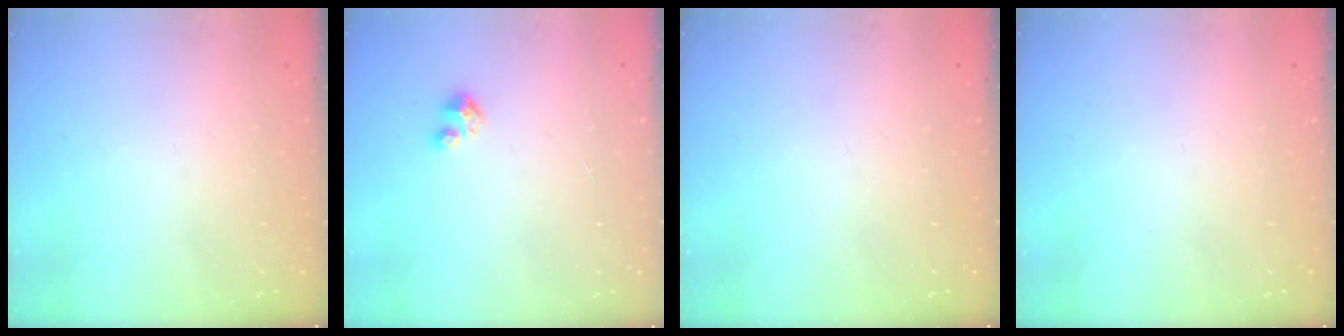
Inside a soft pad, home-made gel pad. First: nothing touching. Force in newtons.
{"total": 3.1, "press": 3.1, "slide": 0.1}
{"total": 0.0}
{"total": 0.0}